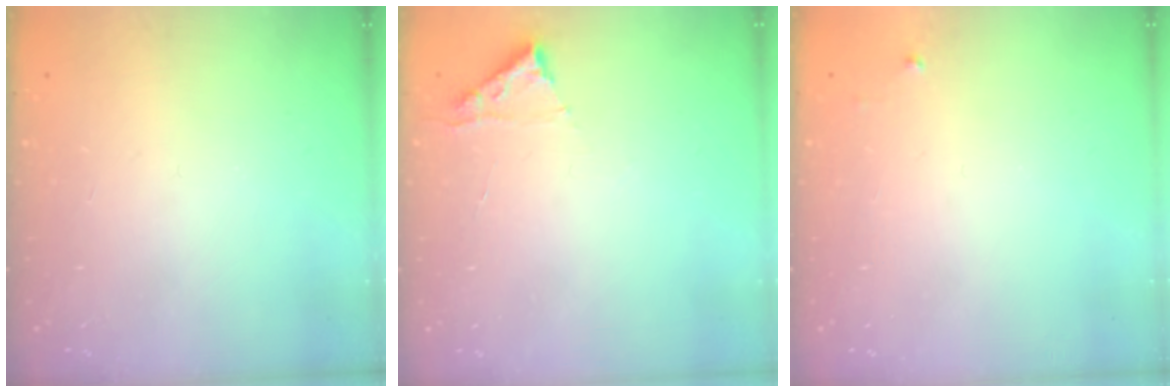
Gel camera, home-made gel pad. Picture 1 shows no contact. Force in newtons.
{"total": 2.8, "press": 2.8, "slide": 0.3}
{"total": 2.5, "press": 2.5, "slide": 0.4}